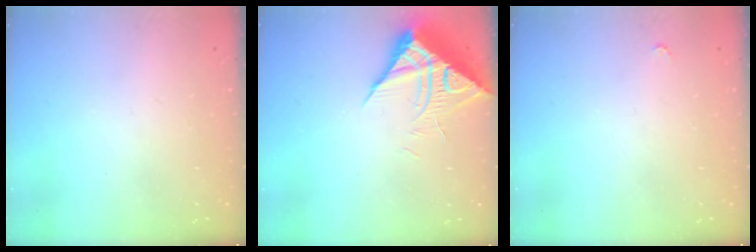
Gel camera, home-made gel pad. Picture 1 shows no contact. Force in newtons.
{"total": 10.0, "press": 10.0, "slide": 0.6}
{"total": 2.8, "press": 2.8, "slide": 0.4}